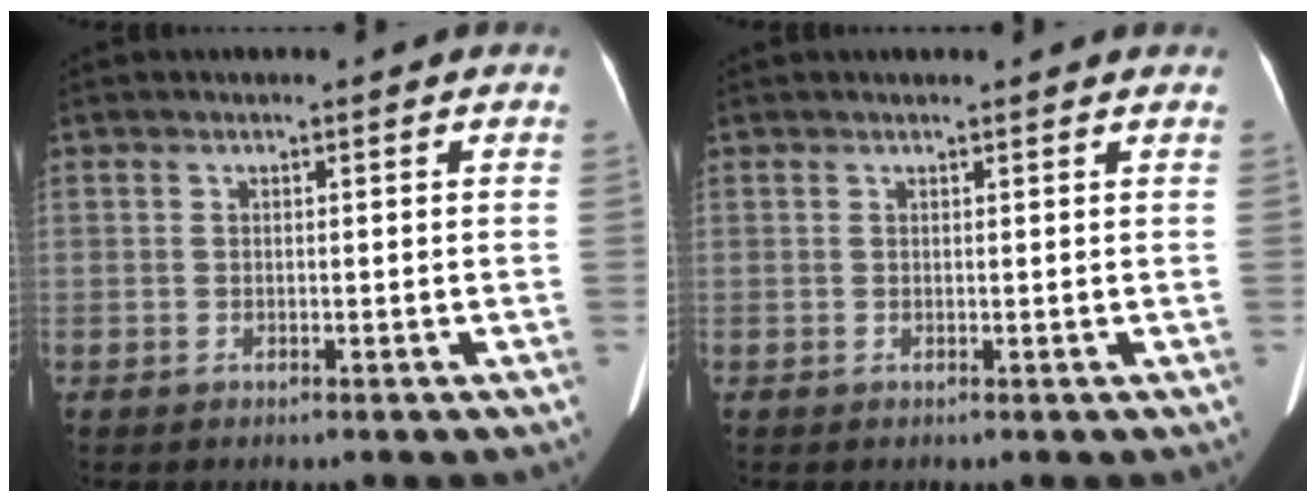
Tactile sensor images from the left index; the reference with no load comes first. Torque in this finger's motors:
{"motor_torque": [0.47, -0.84, 0.22, 0.02]}